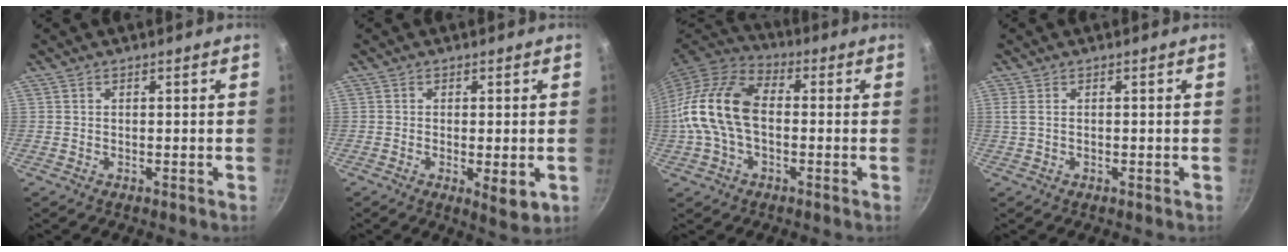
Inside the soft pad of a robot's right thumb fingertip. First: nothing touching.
{"total": 5.2, "force": [-1.1, 1.7, 4.8], "torque": [-0.074, -0.014, -0.012]}
{"total": 16.7, "force": [-0.8, 10.5, 12.9], "torque": [-0.239, 0.038, -0.032]}
{"total": 1.8, "force": [0.0, 0.8, 1.6], "torque": [-0.034, 0.002, -0.001]}